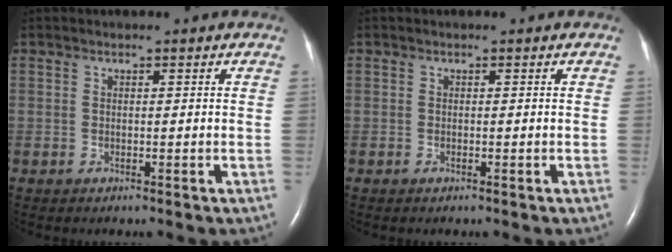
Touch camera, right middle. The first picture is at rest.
{"total": 0.0}